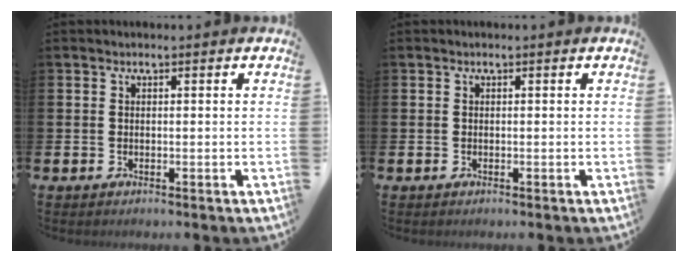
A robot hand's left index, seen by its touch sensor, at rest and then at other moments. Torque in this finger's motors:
{"motor_torque": [-0.04, -0.02, 0.00, 0.00]}